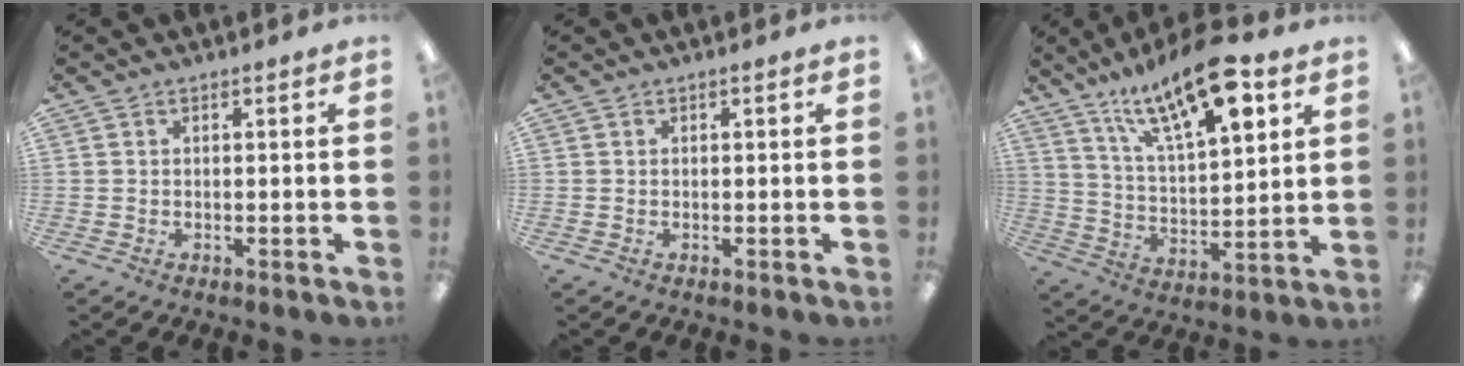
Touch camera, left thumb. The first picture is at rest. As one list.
[{"total": 0.0}, {"total": 18.7, "force": [12.0, 6.4, 12.8], "torque": [-0.208, -0.059, 0.197]}]